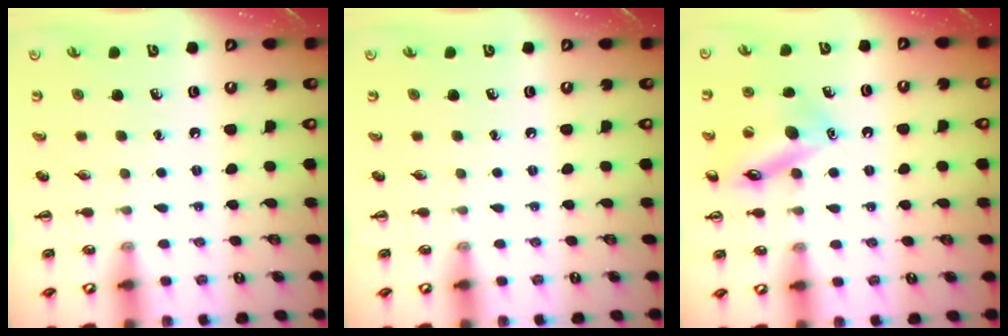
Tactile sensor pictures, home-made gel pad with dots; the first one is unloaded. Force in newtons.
{"total": 0.0}
{"total": 14.5, "press": 14.4, "slide": 1.7}